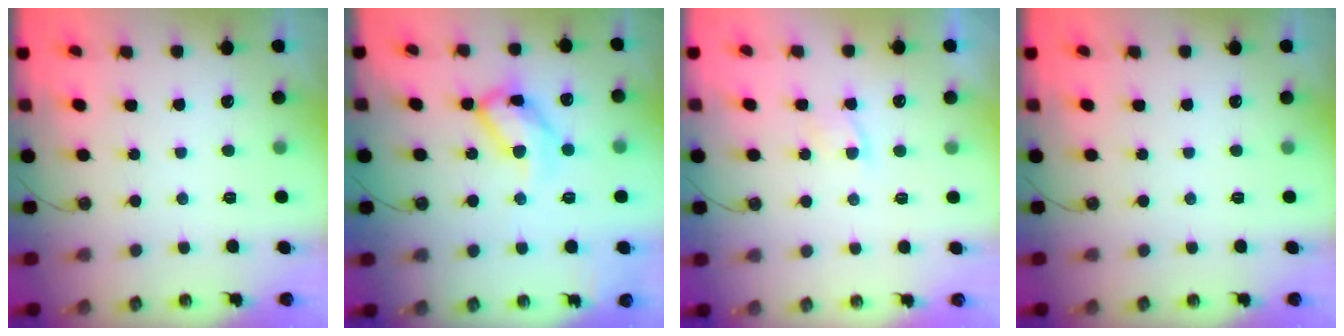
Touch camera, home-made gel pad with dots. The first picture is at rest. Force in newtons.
{"total": 14.9, "press": 14.8, "slide": 1.6}
{"total": 4.5, "press": 4.5, "slide": 0.6}
{"total": 0.0}